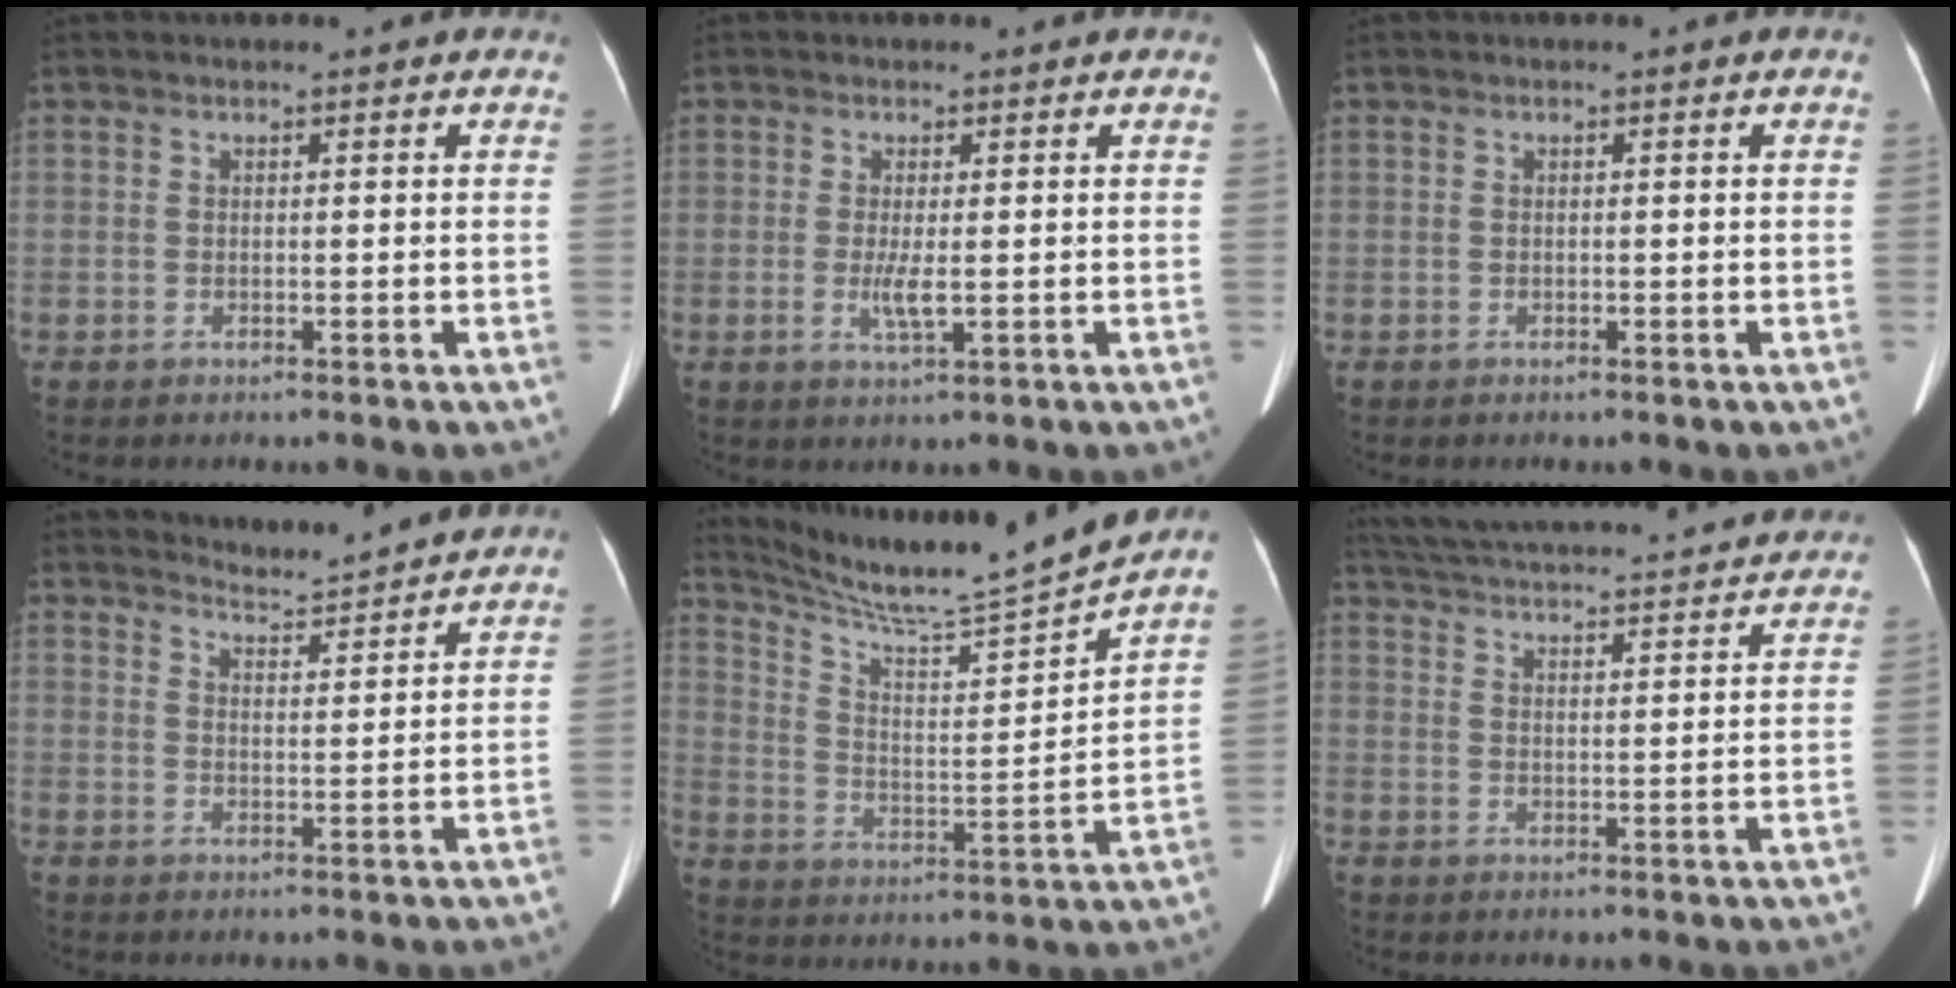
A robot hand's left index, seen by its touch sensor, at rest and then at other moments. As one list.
[{"total": 2.8, "force": [-0.2, 0.4, 2.7], "torque": [-0.058, -0.007, 0.000]}, {"total": 0.0}, {"total": 4.9, "force": [4.8, -0.6, -0.5], "torque": [-0.009, -0.004, 0.077]}, {"total": 15.5, "force": [14.3, -2.6, 5.2], "torque": [-0.100, -0.043, 0.231]}, {"total": 26.2, "force": [24.3, 3.4, 9.2], "torque": [-0.171, 0.000, 0.321]}]